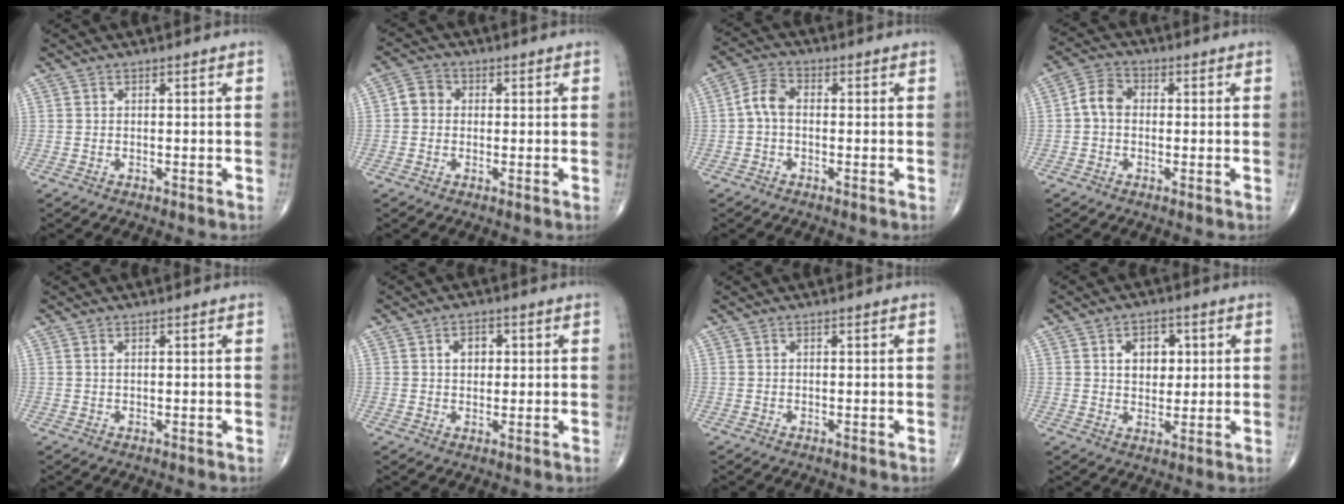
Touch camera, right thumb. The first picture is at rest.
{"total": 3.7, "force": [0.0, 3.2, 1.7], "torque": [-0.018, 0.011, -0.009]}
{"total": 4.8, "force": [-0.5, 3.0, 3.7], "torque": [-0.070, 0.017, -0.019]}
{"total": 5.0, "force": [-0.3, 3.8, 3.2], "torque": [-0.051, 0.018, -0.017]}
{"total": 0.6, "force": [0.3, 0.2, 0.4], "torque": [-0.011, 0.005, 0.006]}
{"total": 3.9, "force": [1.0, 2.8, 2.5], "torque": [-0.022, 0.002, 0.014]}
{"total": 0.0}
{"total": 6.5, "force": [1.8, 4.6, 4.2], "torque": [-0.032, -0.006, 0.026]}